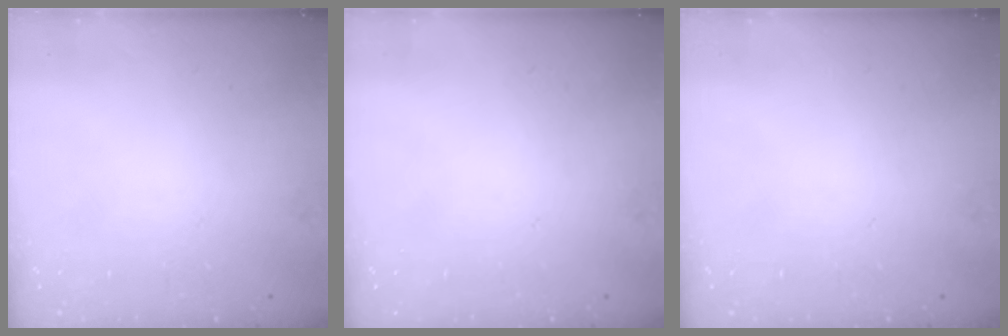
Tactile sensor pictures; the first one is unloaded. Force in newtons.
{"total": 0.0}
{"total": 0.0}